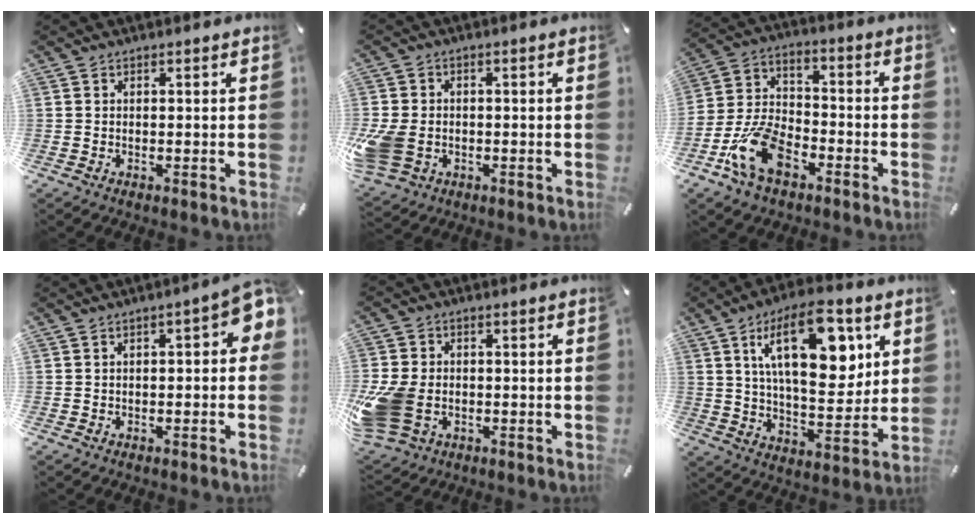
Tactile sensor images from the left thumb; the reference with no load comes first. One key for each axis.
{"total": 8.9, "fx": -1.8, "fy": 7.2, "fz": 4.8, "tx": -0.110, "ty": 0.011, "tz": -0.031}
{"total": 14.4, "fx": -7.5, "fy": 8.9, "fz": 8.5, "tx": -0.189, "ty": 0.038, "tz": -0.138}
{"total": 5.5, "fx": -0.1, "fy": 2.3, "fz": 5.0, "tx": -0.065, "ty": 0.000, "tz": -0.003}
{"total": 13.0, "fx": -3.0, "fy": 10.1, "fz": 7.7, "tx": -0.178, "ty": 0.011, "tz": -0.054}
{"total": 20.9, "fx": 8.2, "fy": 10.1, "fz": 16.3, "tx": -0.252, "ty": -0.023, "tz": 0.125}